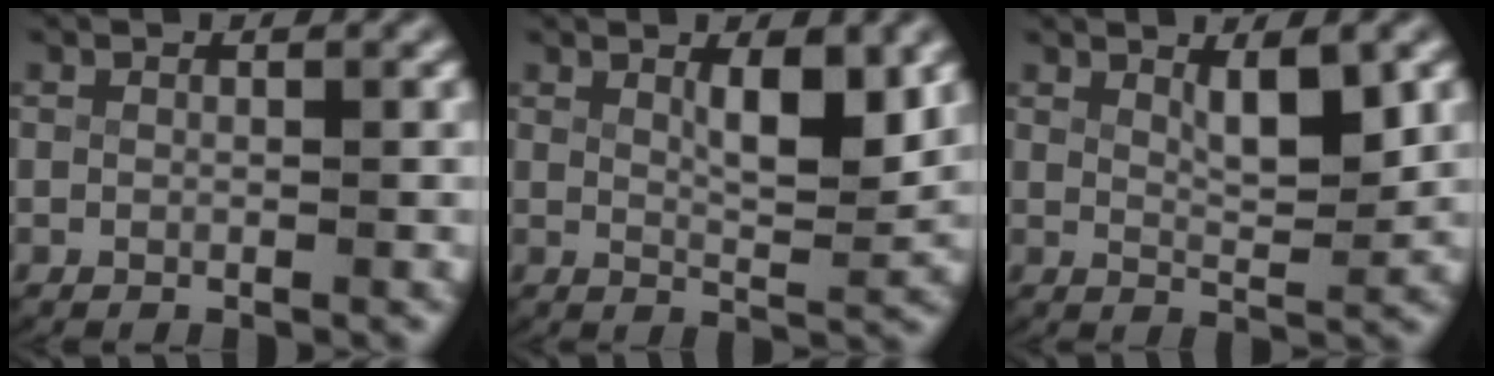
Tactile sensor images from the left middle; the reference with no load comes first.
{"total": 3.8, "force": [1.6, 0.9, 3.4], "torque": [-0.055, -0.019, 0.035]}
{"total": 3.6, "force": [1.8, 1.0, 3.0], "torque": [-0.051, -0.020, 0.038]}